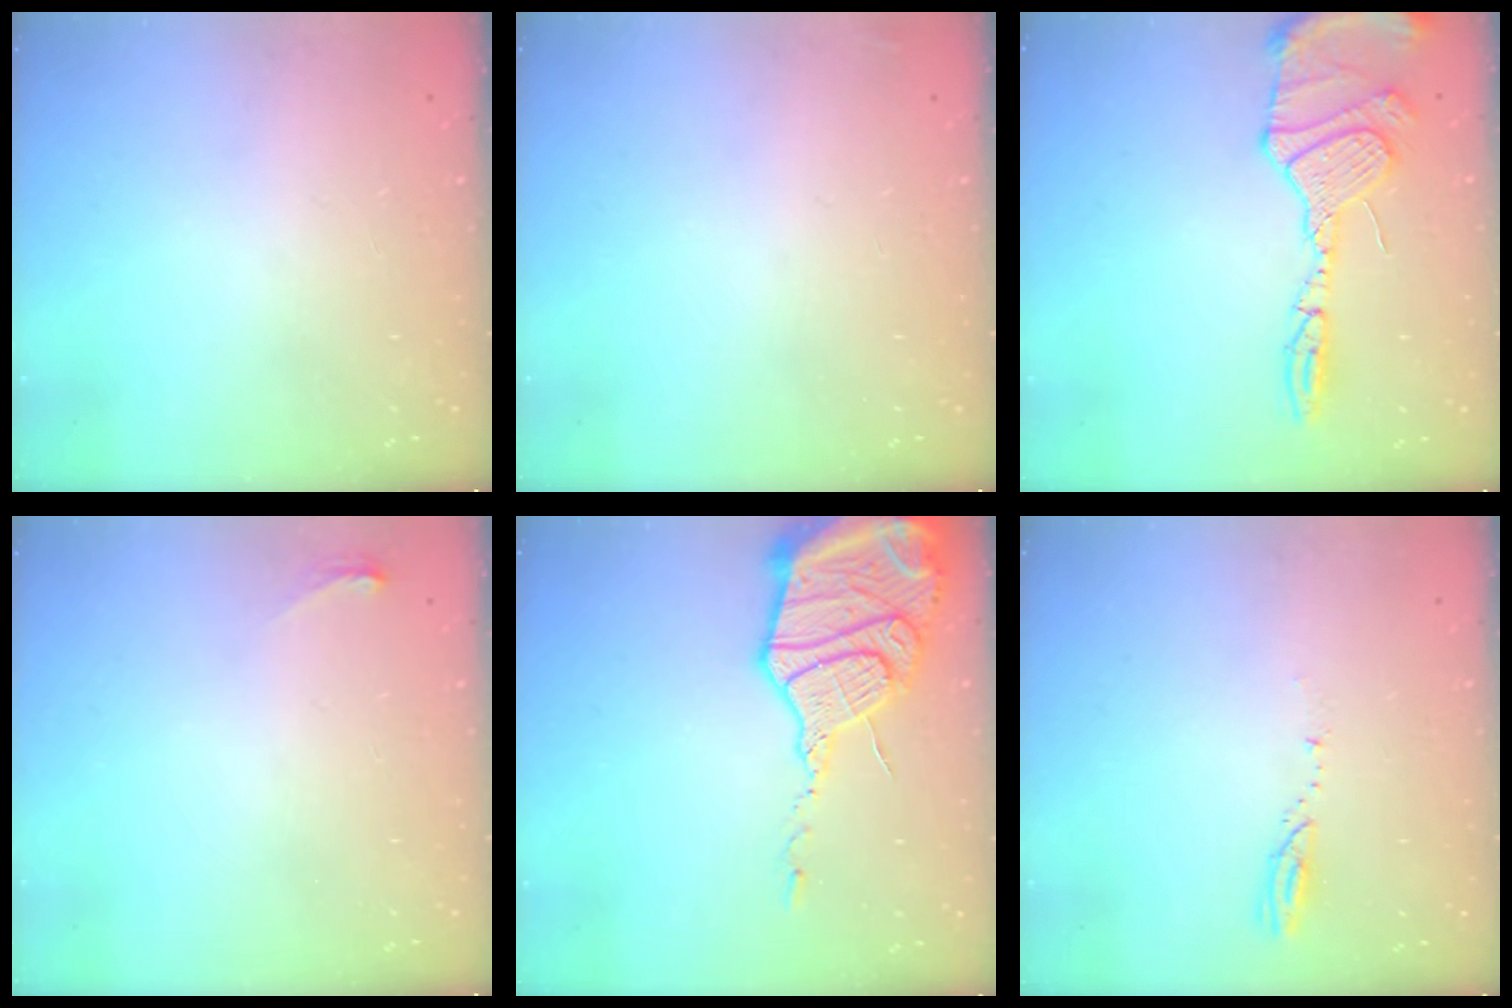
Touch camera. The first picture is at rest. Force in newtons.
{"total": 2.5, "press": 2.4, "slide": 0.8}
{"total": 25.6, "press": 19.4, "slide": 16.7}
{"total": 3.7, "press": 3.4, "slide": 1.4}
{"total": 21.6, "press": 21.5, "slide": 2.1}
{"total": 3.3, "press": 3.3, "slide": 0.3}